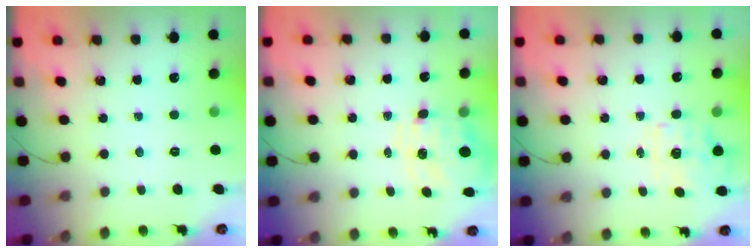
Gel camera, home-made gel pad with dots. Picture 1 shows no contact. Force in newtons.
{"total": 3.4, "press": 3.2, "slide": 1.1}
{"total": 1.2, "press": 1.0, "slide": 0.7}